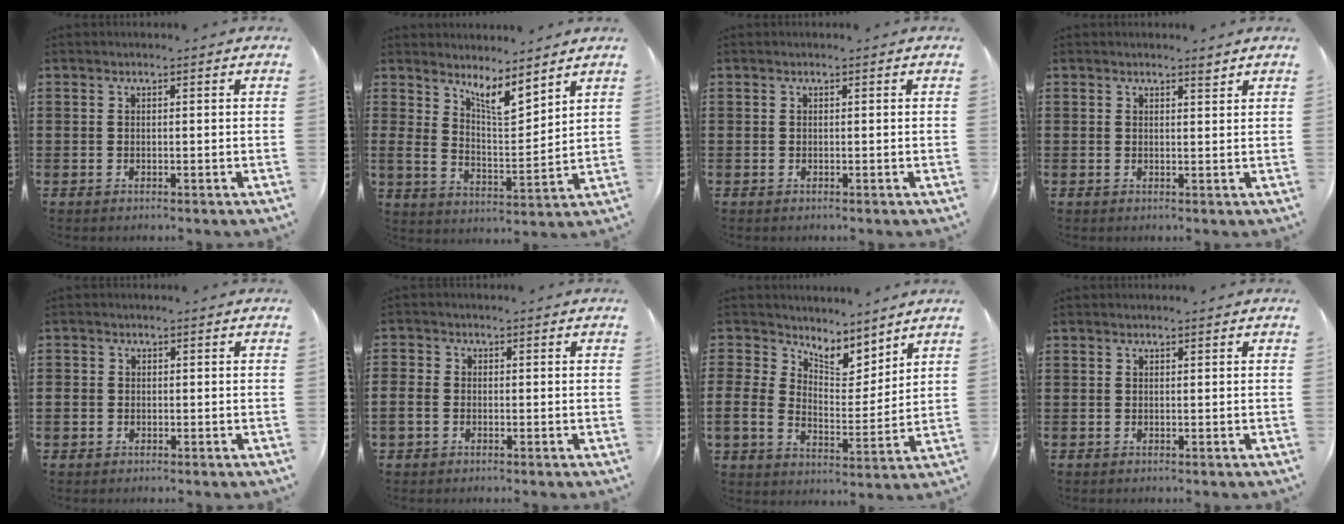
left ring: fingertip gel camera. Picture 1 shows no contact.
{"total": 5.9, "force": [4.9, 0.9, 3.2], "torque": [-0.068, -0.026, 0.084]}
{"total": 0.0}
{"total": 1.6, "force": [1.4, 0.1, 0.7], "torque": [-0.008, -0.003, 0.023]}
{"total": 1.1, "force": [-0.3, 1.1, 0.1], "torque": [-0.005, 0.005, -0.009]}
{"total": 2.0, "force": [-0.9, 1.6, 0.8], "torque": [-0.026, 0.004, -0.020]}
{"total": 5.5, "force": [4.6, 2.8, 1.1], "torque": [-0.046, -0.031, 0.079]}
{"total": 0.0}